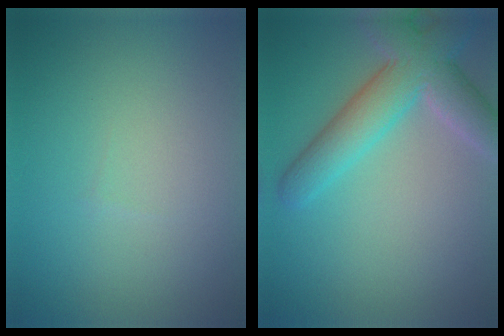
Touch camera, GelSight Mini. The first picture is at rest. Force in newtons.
{"total": 6.3, "press": 6.3, "slide": 0.5}